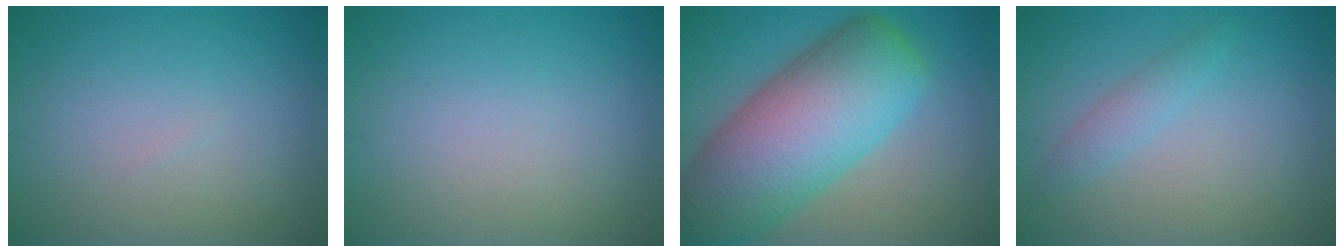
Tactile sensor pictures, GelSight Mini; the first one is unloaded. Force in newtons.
{"total": 0.0}
{"total": 13.0, "press": 12.9, "slide": 0.7}
{"total": 1.5, "press": 1.5, "slide": 0.1}